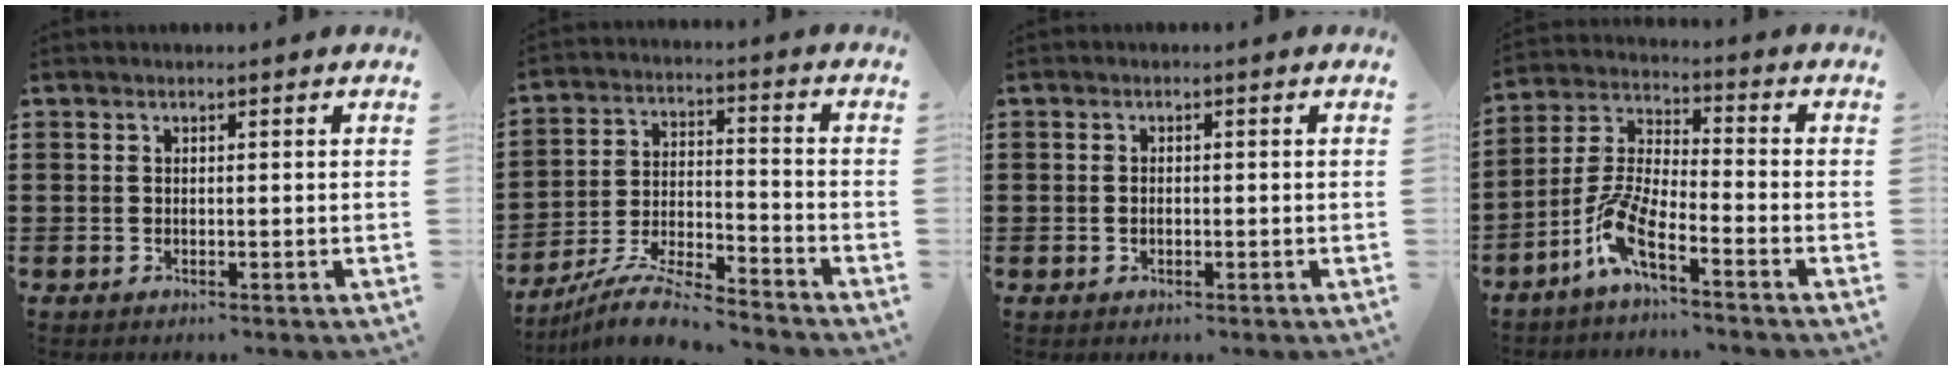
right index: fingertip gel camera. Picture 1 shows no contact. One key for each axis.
{"total": 8.9, "fx": -8.3, "fy": 0.5, "fz": 3.1, "tx": -0.068, "ty": 0.010, "tz": -0.165}
{"total": 0.8, "fx": -0.2, "fy": 0.4, "fz": 0.7, "tx": -0.016, "ty": -0.002, "tz": -0.004}
{"total": 7.7, "fx": -5.2, "fy": 1.4, "fz": 5.6, "tx": -0.147, "ty": -0.016, "tz": -0.109}